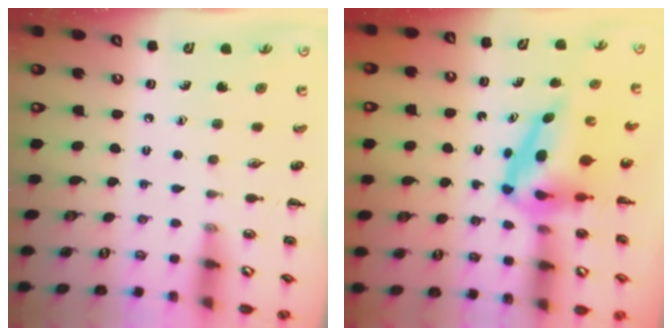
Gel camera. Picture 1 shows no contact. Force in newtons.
{"total": 6.8, "press": 6.5, "slide": 1.9}